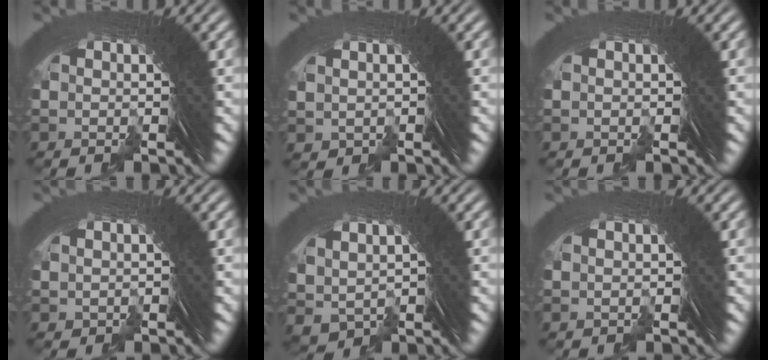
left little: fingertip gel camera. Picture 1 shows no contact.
{"total": 0.8, "force": [0.4, 0.2, 0.6], "torque": [-0.001, -0.006, 0.014]}
{"total": 0.0}
{"total": 0.9, "force": [0.3, 0.5, 0.7], "torque": [-0.007, -0.006, 0.011]}
{"total": 2.1, "force": [1.0, 0.5, 1.8], "torque": [-0.032, -0.013, 0.029]}
{"total": 0.7, "force": [0.4, -0.5, -0.1], "torque": [0.008, 0.004, 0.008]}